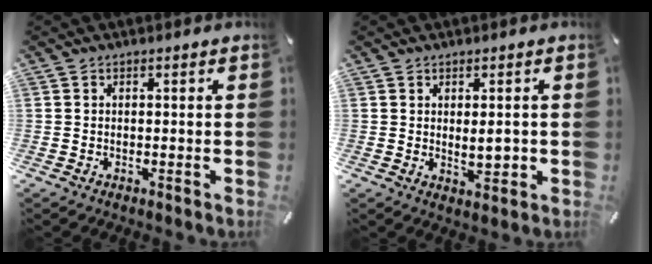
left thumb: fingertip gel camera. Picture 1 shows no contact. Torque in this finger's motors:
{"motor_torque": [0.02, -0.01, 0.04, -0.03, 0.00]}